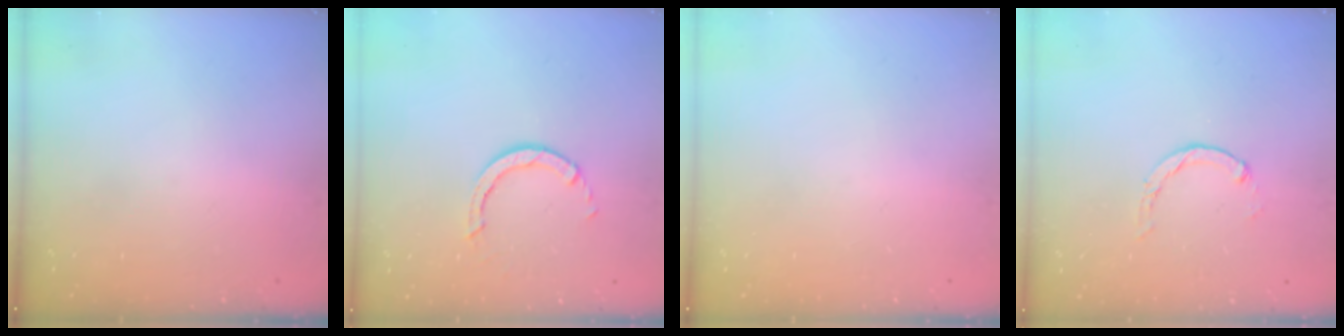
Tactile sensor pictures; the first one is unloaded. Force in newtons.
{"total": 2.6, "press": 2.6, "slide": 0.3}
{"total": 0.0}
{"total": 0.7, "press": 0.7, "slide": 0.2}